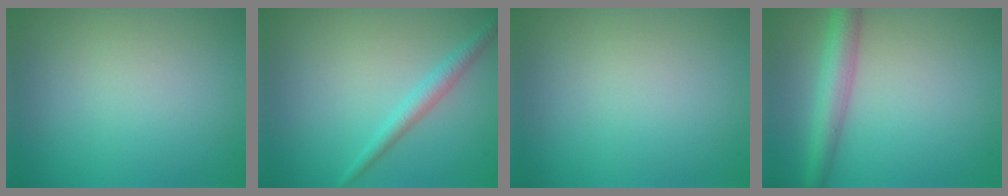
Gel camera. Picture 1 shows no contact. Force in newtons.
{"total": 2.0, "press": 2.0, "slide": 0.1}
{"total": 0.0}
{"total": 4.1, "press": 4.1, "slide": 0.1}